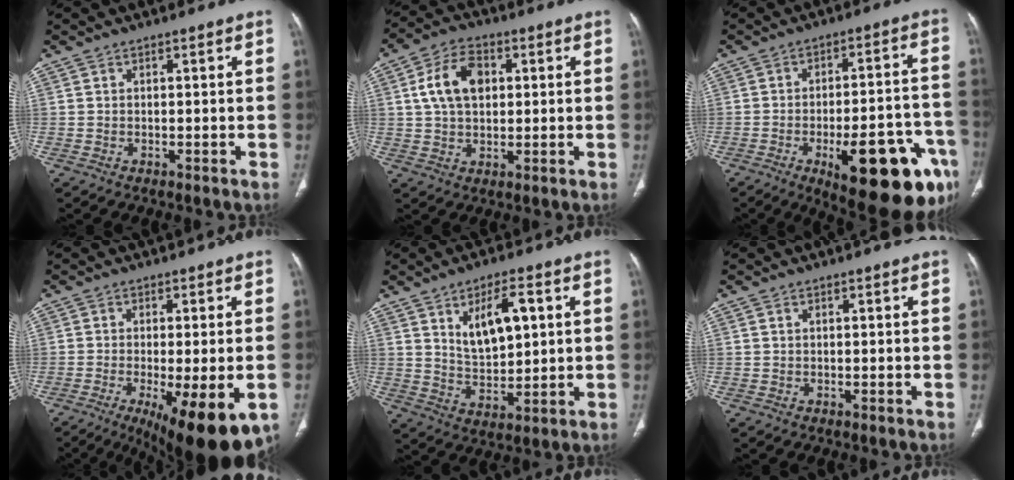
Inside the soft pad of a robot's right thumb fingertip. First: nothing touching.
{"total": 10.0, "force": [2.3, 6.5, 7.3], "torque": [-0.123, 0.009, 0.039]}
{"total": 23.6, "force": [-10.5, 7.8, 19.6], "torque": [-0.193, 0.043, -0.132]}
{"total": 14.9, "force": [-6.3, 4.0, 12.9], "torque": [-0.170, -0.019, -0.086]}
{"total": 10.0, "force": [3.5, 4.7, 8.2], "torque": [-0.120, -0.012, 0.070]}
{"total": 0.0}